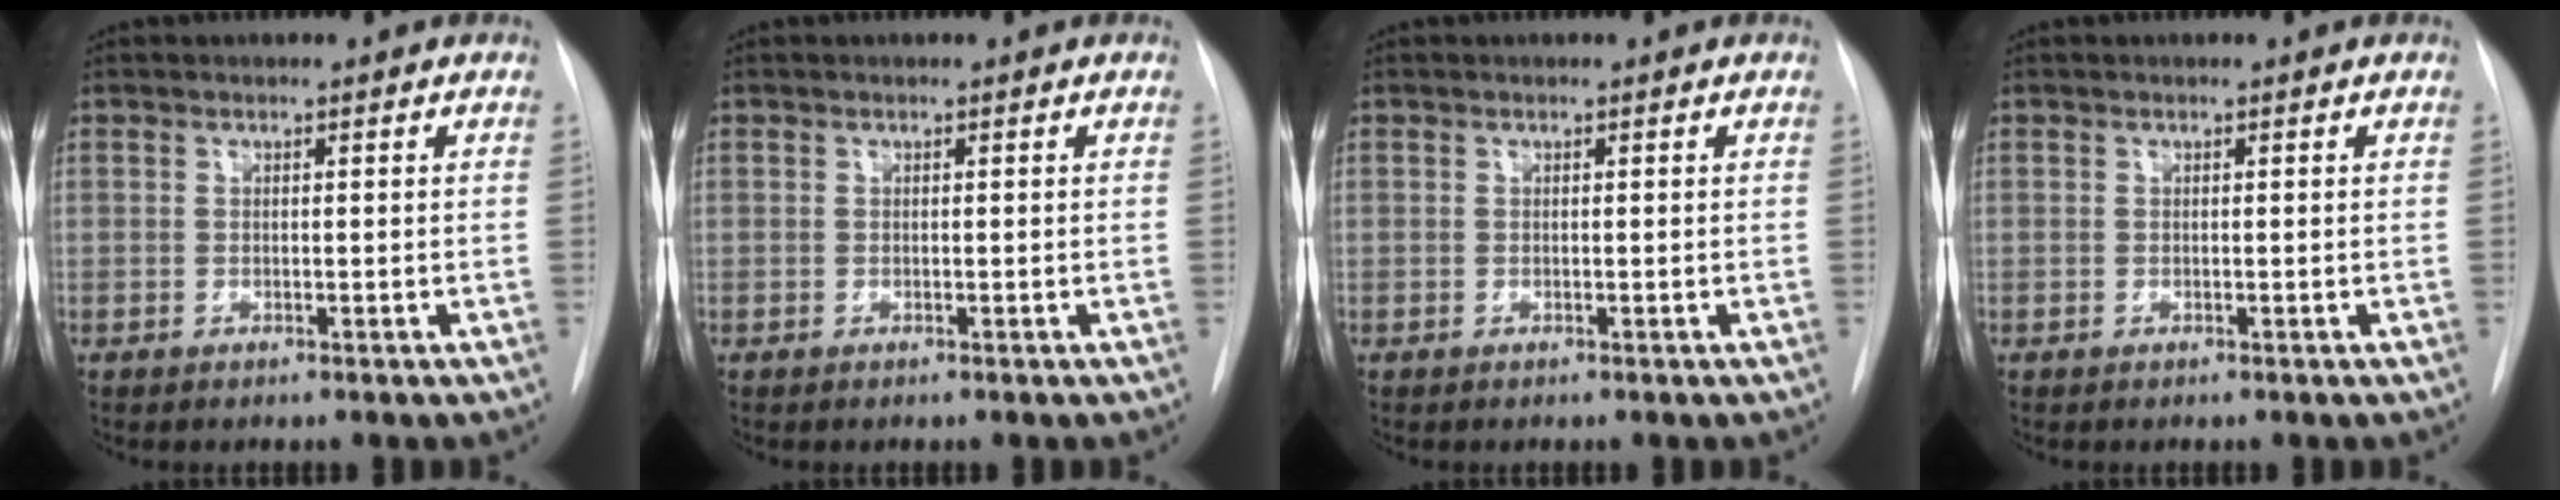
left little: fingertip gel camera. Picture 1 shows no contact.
{"total": 0.0}
{"total": 0.0}
{"total": 0.0}